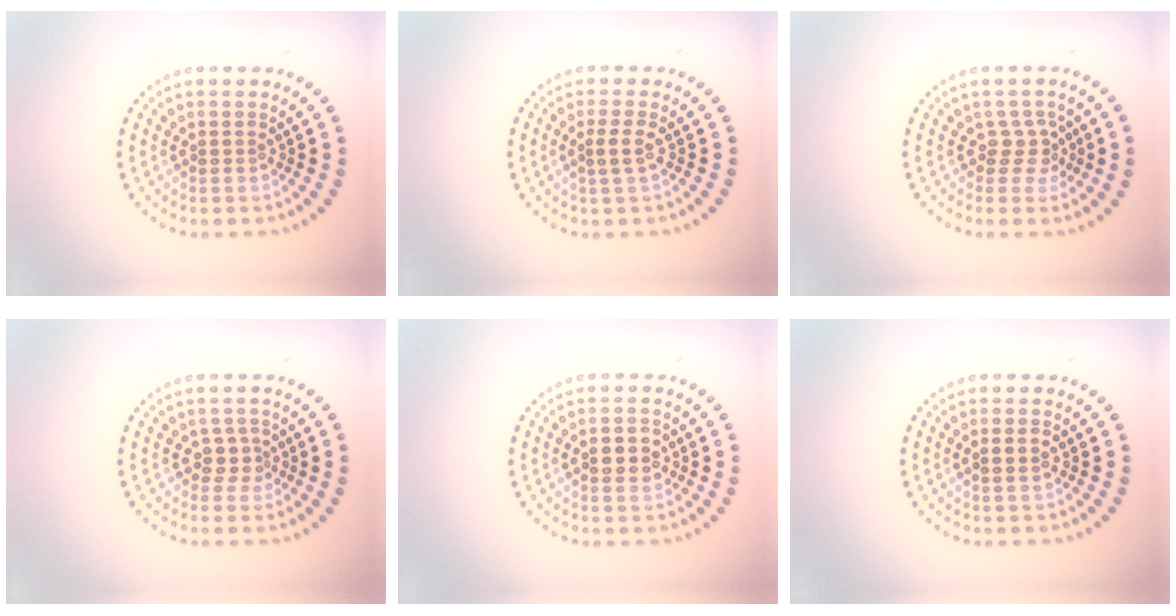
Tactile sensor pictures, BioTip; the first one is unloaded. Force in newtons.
{"total": 1.5, "press": 1.2, "slide": 0.9}
{"total": 1.8, "press": 1.4, "slide": 1.2}
{"total": 1.7, "press": 1.3, "slide": 1.1}
{"total": 2.6, "press": 2.6, "slide": 0.1}
{"total": 1.1, "press": 1.1, "slide": 0.4}